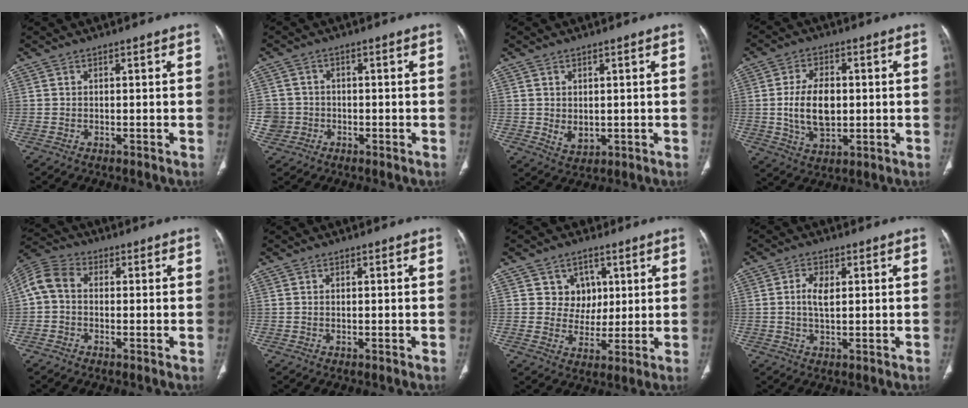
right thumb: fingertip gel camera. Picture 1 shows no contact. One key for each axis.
{"total": 4.0, "fx": -1.0, "fy": 3.8, "fz": 0.0, "tx": 0.023, "ty": 0.016, "tz": -0.022}
{"total": 3.2, "fx": 0.2, "fy": 2.6, "fz": 1.9, "tx": -0.018, "ty": -0.008, "tz": 0.016}
{"total": 10.2, "fx": 0.0, "fy": 6.1, "fz": 8.1, "tx": -0.135, "ty": 0.000, "tz": 0.006}
{"total": 6.8, "fx": 0.1, "fy": 4.9, "fz": 4.6, "tx": -0.091, "ty": 0.021, "tz": -0.013}
{"total": 0.0}
{"total": 7.3, "fx": 3.0, "fy": 6.5, "fz": 1.2, "tx": 0.020, "ty": -0.007, "tz": 0.050}
{"total": 3.8, "fx": 0.6, "fy": 1.9, "fz": 3.2, "tx": -0.061, "ty": 0.000, "tz": 0.010}